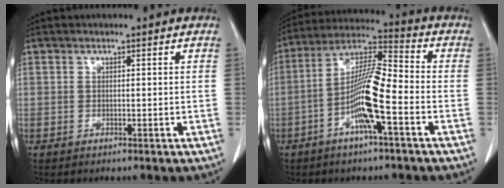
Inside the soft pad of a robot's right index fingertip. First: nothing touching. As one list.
[{"total": 11.5, "force": [-3.8, 1.1, 10.8], "torque": [-0.212, 0.010, -0.075]}]